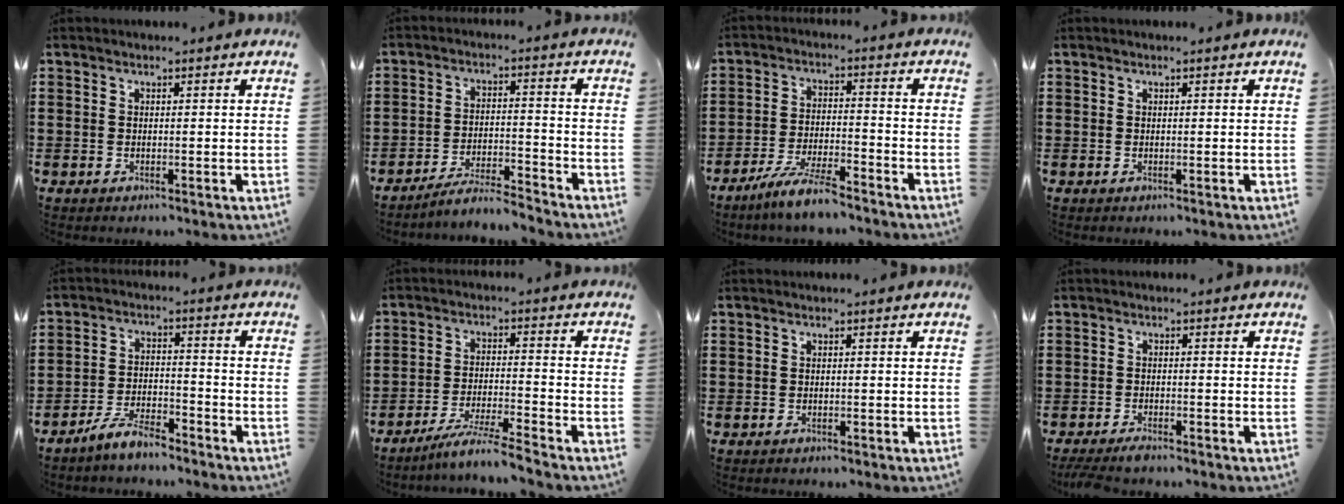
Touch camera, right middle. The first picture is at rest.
{"total": 5.2, "force": [-4.9, 0.1, 1.5], "torque": [-0.032, -0.002, -0.098]}
{"total": 7.0, "force": [-6.0, 0.7, 3.5], "torque": [-0.080, -0.004, -0.117]}
{"total": 0.0}
{"total": 6.0, "force": [-5.5, 1.2, 2.1], "torque": [-0.046, 0.005, -0.109]}
{"total": 5.9, "force": [-5.3, -0.6, 2.5], "torque": [-0.051, -0.017, -0.103]}
{"total": 0.7, "force": [-0.6, 0.3, 0.0], "torque": [-0.001, 0.002, -0.014]}
{"total": 1.9, "force": [-1.7, 0.2, 0.8], "torque": [-0.024, -0.003, -0.034]}